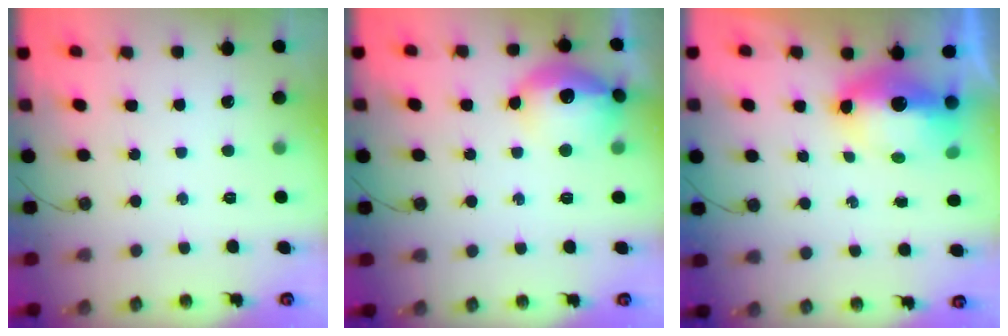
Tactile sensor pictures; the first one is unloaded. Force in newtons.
{"total": 16.1, "press": 16.0, "slide": 1.1}
{"total": 9.4, "press": 9.3, "slide": 1.1}